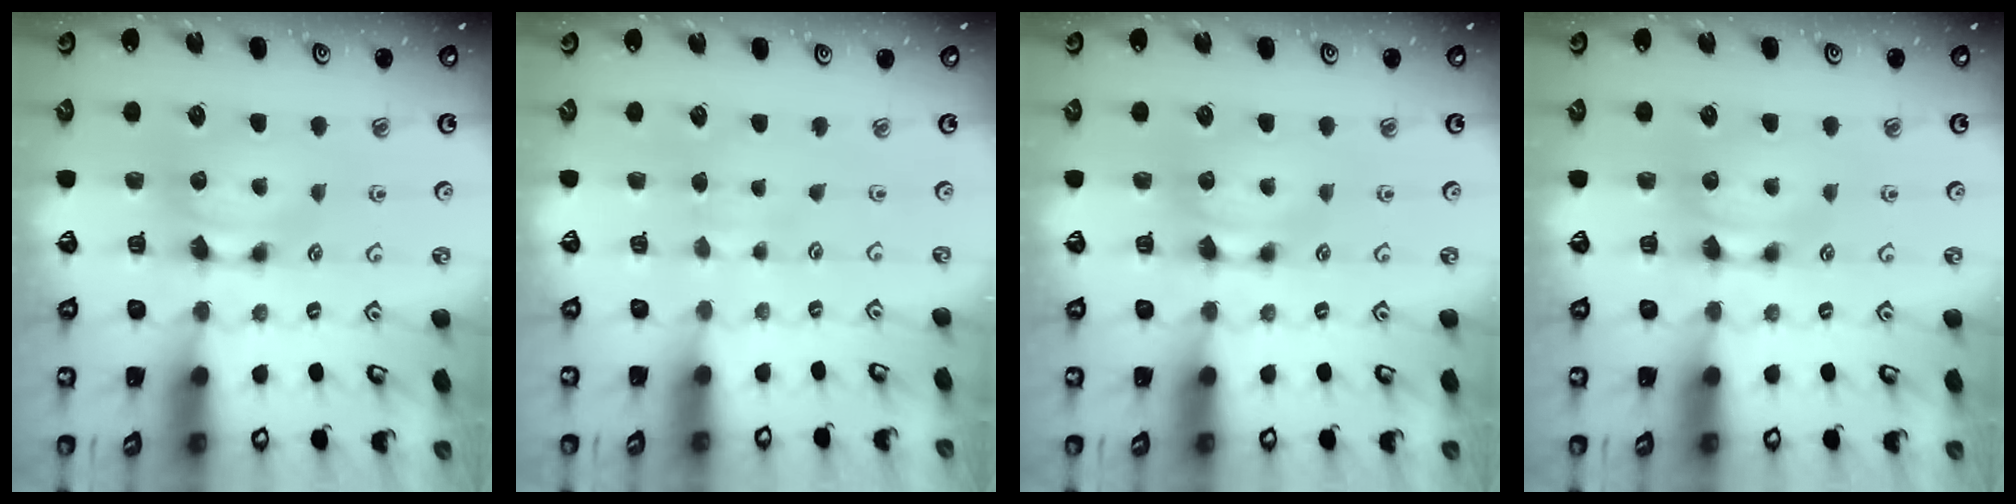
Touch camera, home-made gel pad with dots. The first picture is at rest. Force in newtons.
{"total": 3.1, "press": 3.1, "slide": 0.3}
{"total": 0.0}
{"total": 0.0}